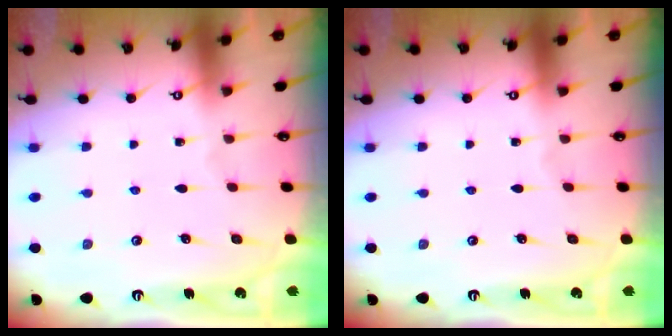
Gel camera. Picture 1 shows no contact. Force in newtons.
{"total": 0.0}